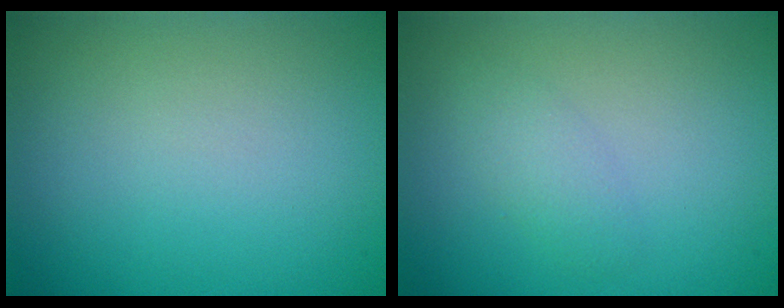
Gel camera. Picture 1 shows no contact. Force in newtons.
{"total": 1.6, "press": 1.6, "slide": 0.1}